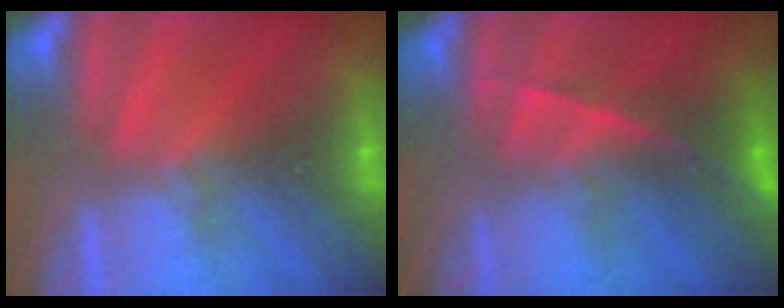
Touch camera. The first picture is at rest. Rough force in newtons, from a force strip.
{"total": 2.4}